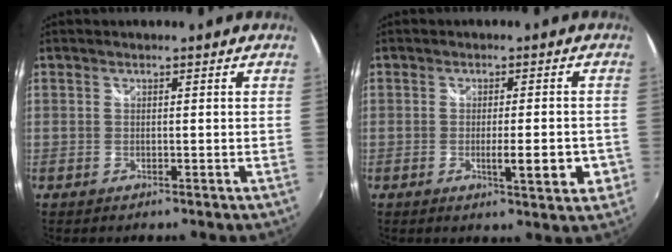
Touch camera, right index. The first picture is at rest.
{"total": 7.0, "force": [-2.3, 1.3, 6.5], "torque": [-0.101, -0.019, -0.029]}